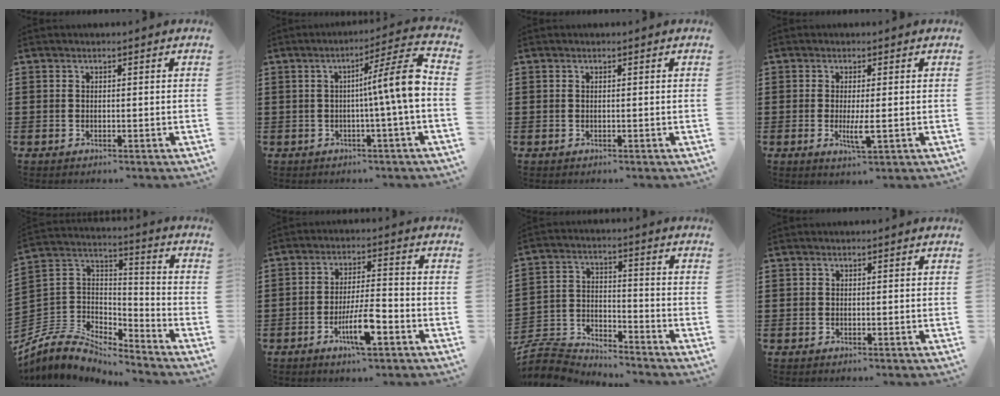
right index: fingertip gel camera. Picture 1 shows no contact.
{"total": 9.6, "force": [-0.4, 0.2, 9.6], "torque": [-0.146, -0.014, -0.015]}
{"total": 0.0}
{"total": 3.5, "force": [-0.6, 0.4, 3.4], "torque": [-0.065, -0.008, -0.013]}
{"total": 6.3, "force": [-5.4, 2.9, 1.6], "torque": [-0.061, -0.006, -0.115]}
{"total": 7.7, "force": [-3.4, 1.8, 6.7], "torque": [-0.131, -0.005, -0.064]}
{"total": 5.8, "force": [-5.6, 1.3, 0.6], "torque": [-0.030, 0.000, -0.119]}
{"total": 0.0}